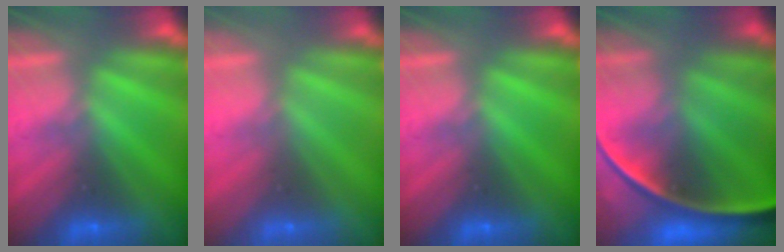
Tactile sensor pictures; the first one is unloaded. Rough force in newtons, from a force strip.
{"total": 2.9}
{"total": 0.0}
{"total": 7.2}